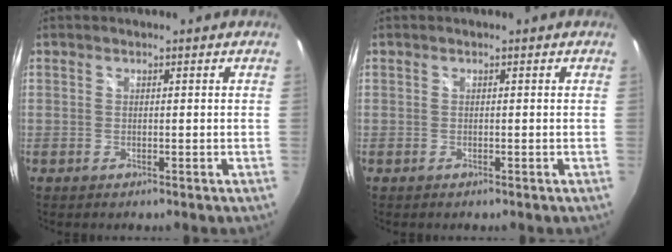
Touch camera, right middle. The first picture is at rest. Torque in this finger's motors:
{"motor_torque": [1.69, -0.45, 0.58, 0.01]}